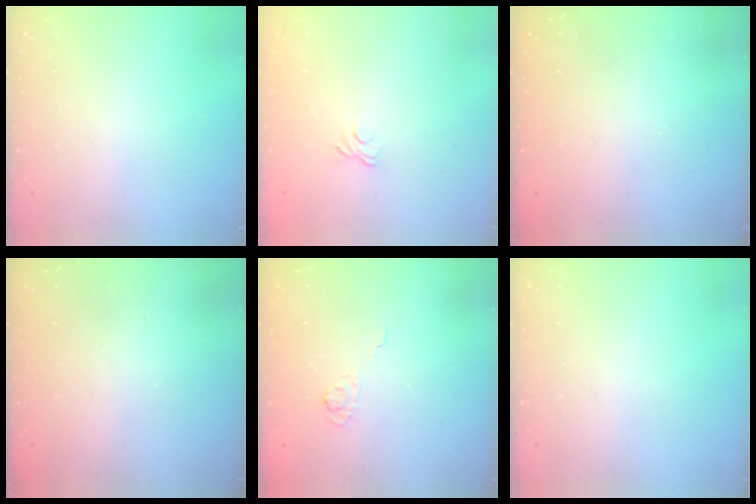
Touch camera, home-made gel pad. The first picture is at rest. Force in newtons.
{"total": 3.3, "press": 3.0, "slide": 1.3}
{"total": 2.6, "press": 2.4, "slide": 0.8}
{"total": 2.4, "press": 2.3, "slide": 0.8}
{"total": 3.1, "press": 2.7, "slide": 1.6}
{"total": 0.0}